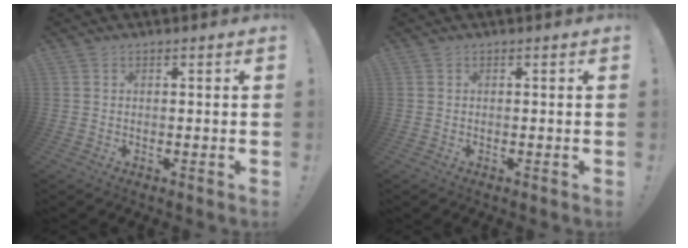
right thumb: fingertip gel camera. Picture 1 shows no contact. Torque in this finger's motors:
{"motor_torque": [-0.02, -0.14, 0.30, -0.19, -0.11]}